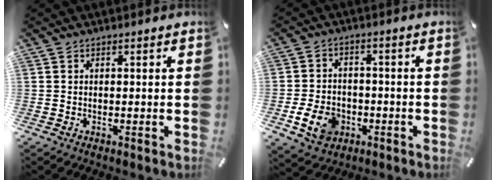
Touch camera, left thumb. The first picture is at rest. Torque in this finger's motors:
{"motor_torque": [0.33, 0.44, 0.23, 0.18, 0.03]}